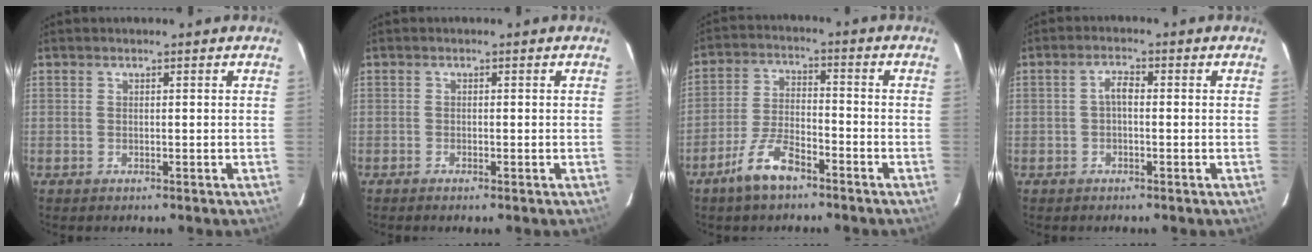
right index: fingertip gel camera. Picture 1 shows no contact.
{"total": 0.7, "force": [-0.5, 0.1, 0.4], "torque": [-0.010, 0.000, -0.011]}
{"total": 8.5, "force": [-5.9, 3.0, 5.2], "torque": [-0.117, 0.004, -0.110]}
{"total": 2.2, "force": [-0.3, 1.0, 2.0], "torque": [-0.040, 0.011, -0.007]}